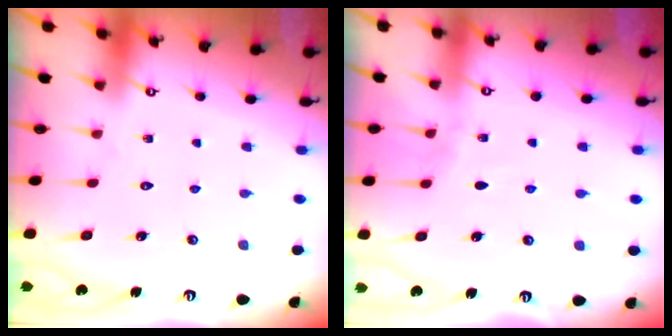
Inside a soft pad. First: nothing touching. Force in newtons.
{"total": 4.7, "press": 4.6, "slide": 0.6}